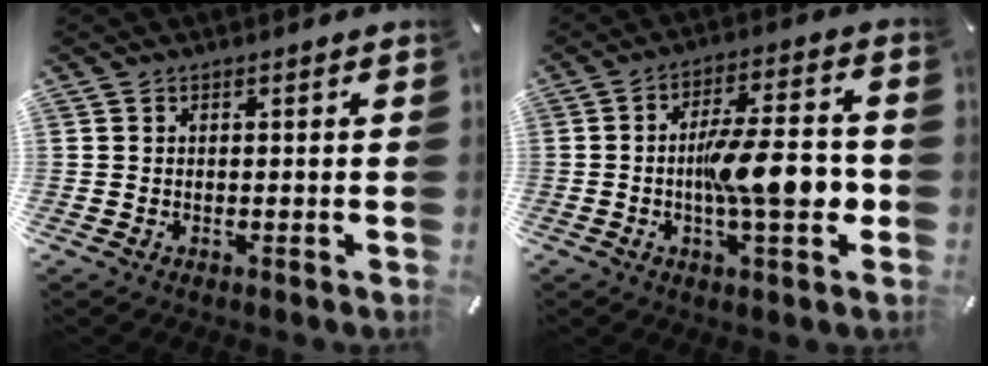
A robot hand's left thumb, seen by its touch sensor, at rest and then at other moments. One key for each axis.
{"total": 14.4, "fx": -2.0, "fy": 4.5, "fz": 13.5, "tx": -0.193, "ty": 0.002, "tz": -0.035}